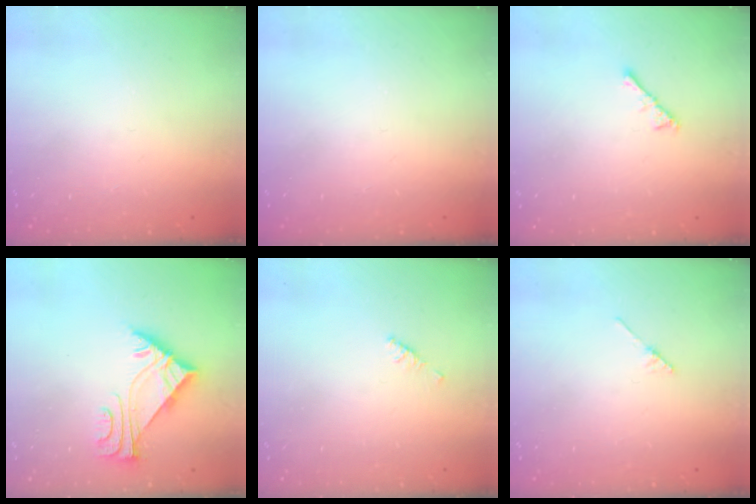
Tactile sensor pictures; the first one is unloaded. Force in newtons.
{"total": 0.0}
{"total": 3.4, "press": 3.4, "slide": 0.6}
{"total": 6.0, "press": 5.9, "slide": 0.5}
{"total": 2.1, "press": 2.0, "slide": 0.6}
{"total": 2.1, "press": 2.1, "slide": 0.1}